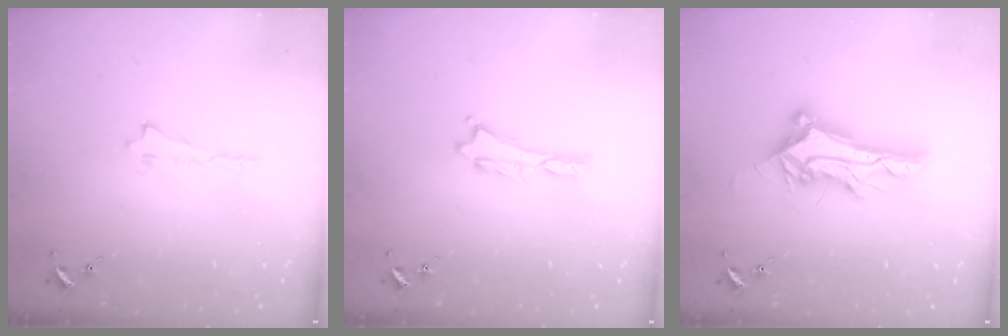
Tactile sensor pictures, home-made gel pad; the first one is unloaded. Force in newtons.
{"total": 0.0}
{"total": 11.0, "press": 11.0, "slide": 0.9}